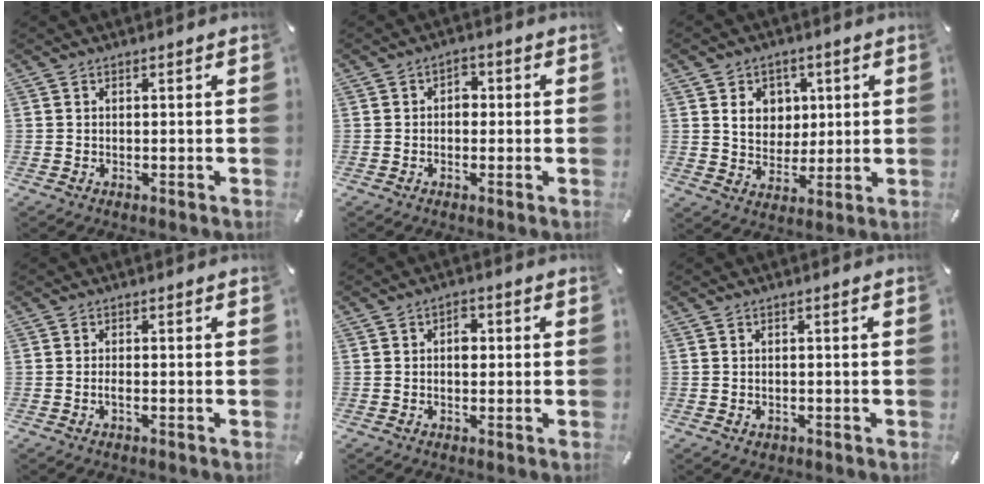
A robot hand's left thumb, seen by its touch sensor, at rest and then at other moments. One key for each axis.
{"total": 2.9, "fx": -0.4, "fy": 2.2, "fz": 1.8, "tx": -0.019, "ty": 0.005, "tz": -0.013}
{"total": 7.6, "fx": 2.3, "fy": 6.8, "fz": 2.6, "tx": -0.037, "ty": -0.002, "tz": 0.038}
{"total": 1.4, "fx": -0.4, "fy": 0.4, "fz": 1.2, "tx": -0.024, "ty": -0.001, "tz": -0.008}
{"total": 2.9, "fx": 0.2, "fy": 2.0, "fz": 2.2, "tx": -0.020, "ty": -0.002, "tz": -0.004}
{"total": 1.1, "fx": -0.3, "fy": 0.9, "fz": 0.5, "tx": -0.009, "ty": 0.004, "tz": -0.007}